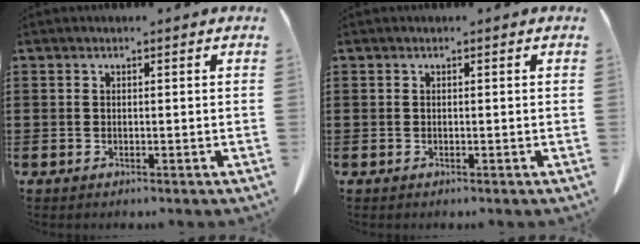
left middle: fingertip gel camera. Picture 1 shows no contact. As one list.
[{"total": 0.0}]